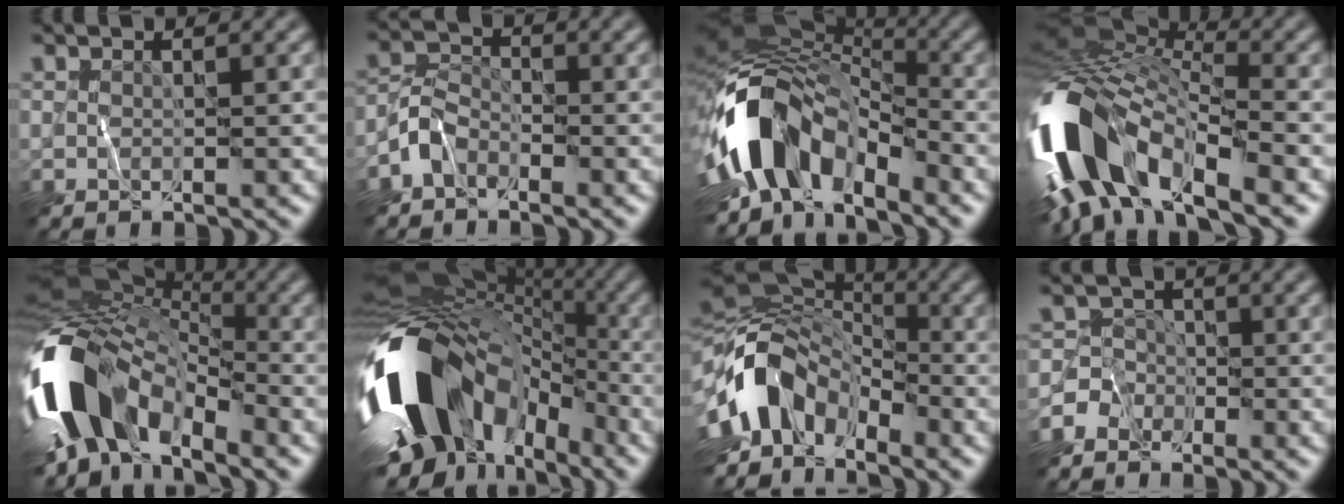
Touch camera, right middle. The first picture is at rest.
{"total": 2.5, "force": [-1.9, 1.5, 0.7], "torque": [-0.015, 0.011, -0.050]}
{"total": 12.4, "force": [-4.4, 7.2, 9.1], "torque": [-0.163, 0.008, -0.091]}
{"total": 13.6, "force": [-6.2, 6.2, 10.4], "torque": [-0.214, 0.010, -0.122]}
{"total": 13.8, "force": [-4.7, 8.5, 9.9], "torque": [-0.197, 0.004, -0.105]}
{"total": 16.5, "force": [-3.3, 11.6, 11.3], "torque": [-0.230, -0.005, -0.057]}
{"total": 10.2, "force": [-4.2, 6.4, 6.7], "torque": [-0.118, 0.006, -0.092]}
{"total": 3.2, "force": [-2.3, 2.3, 0.2], "torque": [0.024, 0.008, -0.058]}